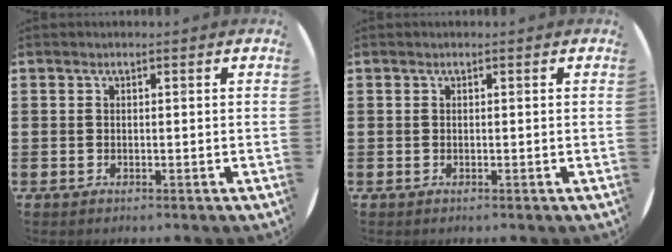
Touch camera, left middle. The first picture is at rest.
{"total": 0.0}